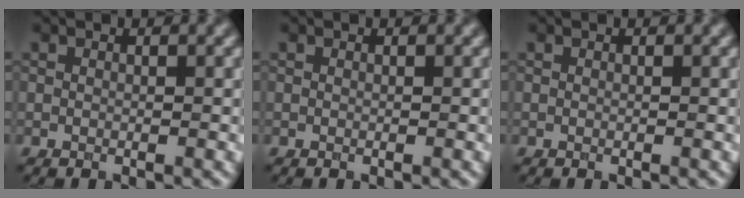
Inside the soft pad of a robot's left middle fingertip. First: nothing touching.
{"total": 0.0}
{"total": 0.0}